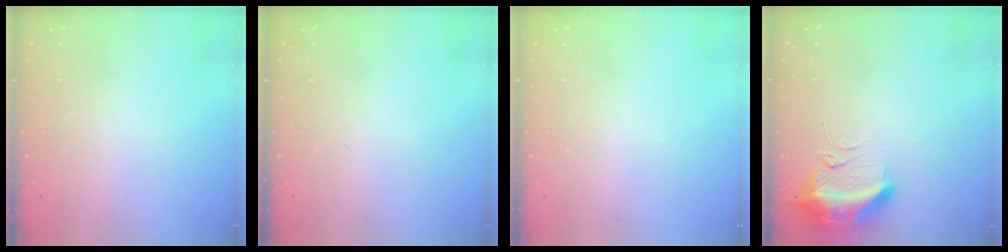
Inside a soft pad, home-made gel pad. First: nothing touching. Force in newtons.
{"total": 0.0}
{"total": 0.0}
{"total": 11.6, "press": 11.5, "slide": 1.3}